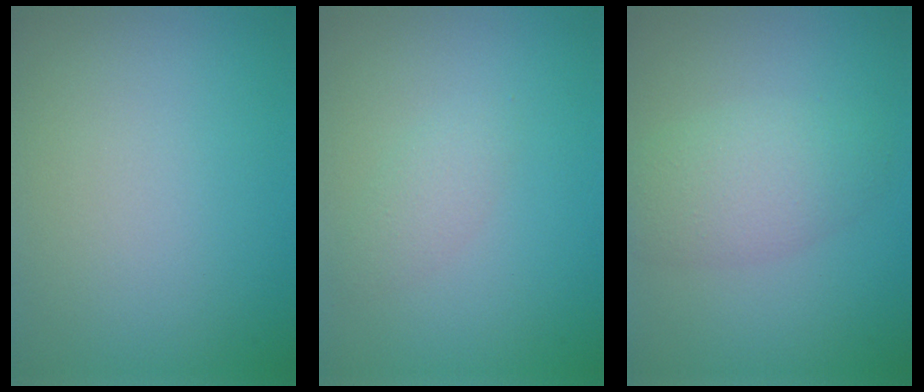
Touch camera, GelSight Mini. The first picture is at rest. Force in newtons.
{"total": 1.4, "press": 1.4, "slide": 0.0}
{"total": 2.4, "press": 2.4, "slide": 0.2}